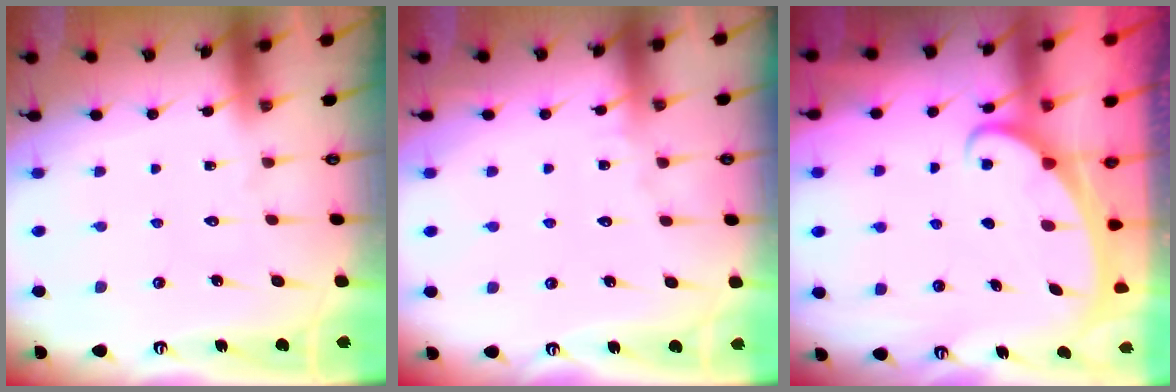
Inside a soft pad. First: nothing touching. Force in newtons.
{"total": 1.9, "press": 1.9, "slide": 0.2}
{"total": 2.4, "press": 2.4, "slide": 0.3}